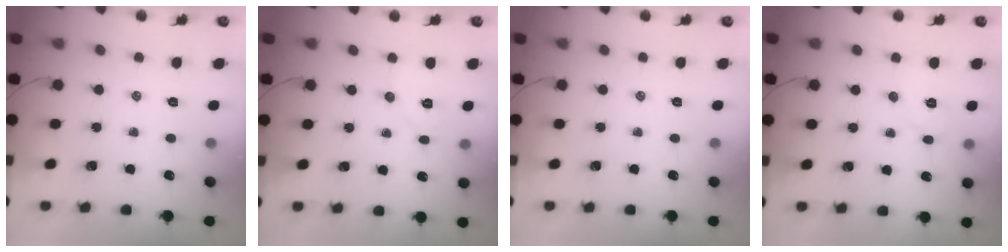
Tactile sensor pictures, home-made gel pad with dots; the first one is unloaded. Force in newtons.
{"total": 5.8, "press": 5.7, "slide": 1.1}
{"total": 0.0}
{"total": 5.2, "press": 5.1, "slide": 0.9}